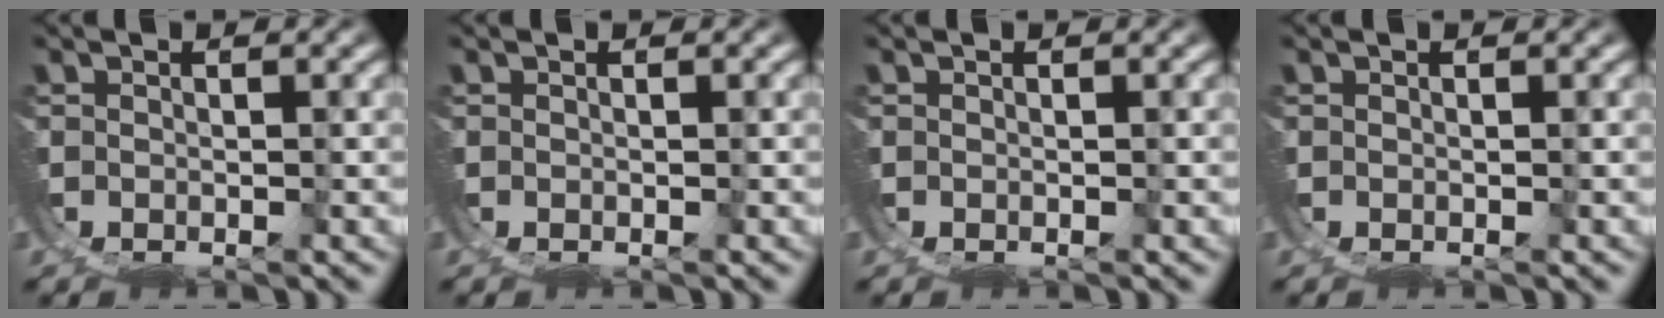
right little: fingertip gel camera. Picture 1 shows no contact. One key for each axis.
{"total": 0.0}
{"total": 0.0}
{"total": 0.0}